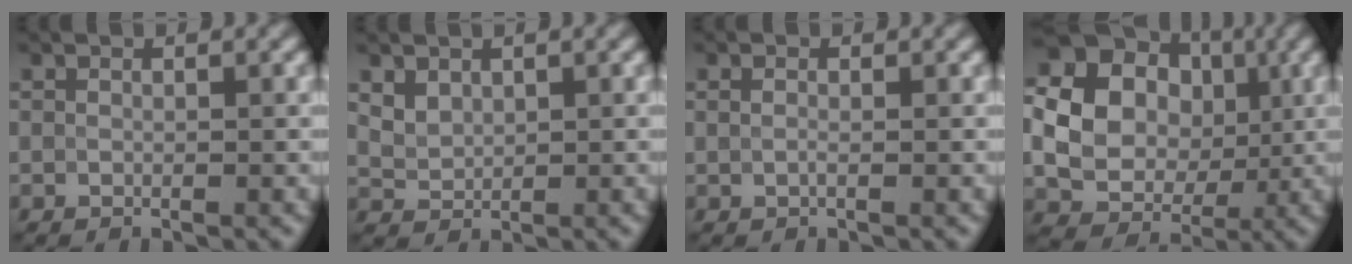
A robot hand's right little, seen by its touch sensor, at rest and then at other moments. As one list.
[{"total": 2.2, "force": [1.1, 1.5, 1.0], "torque": [-0.013, -0.001, 0.025]}, {"total": 0.5, "force": [0.2, 0.2, 0.5], "torque": [-0.011, 0.001, 0.002]}, {"total": 16.5, "force": [2.3, 15.0, 6.7], "torque": [-0.166, 0.019, 0.005]}]